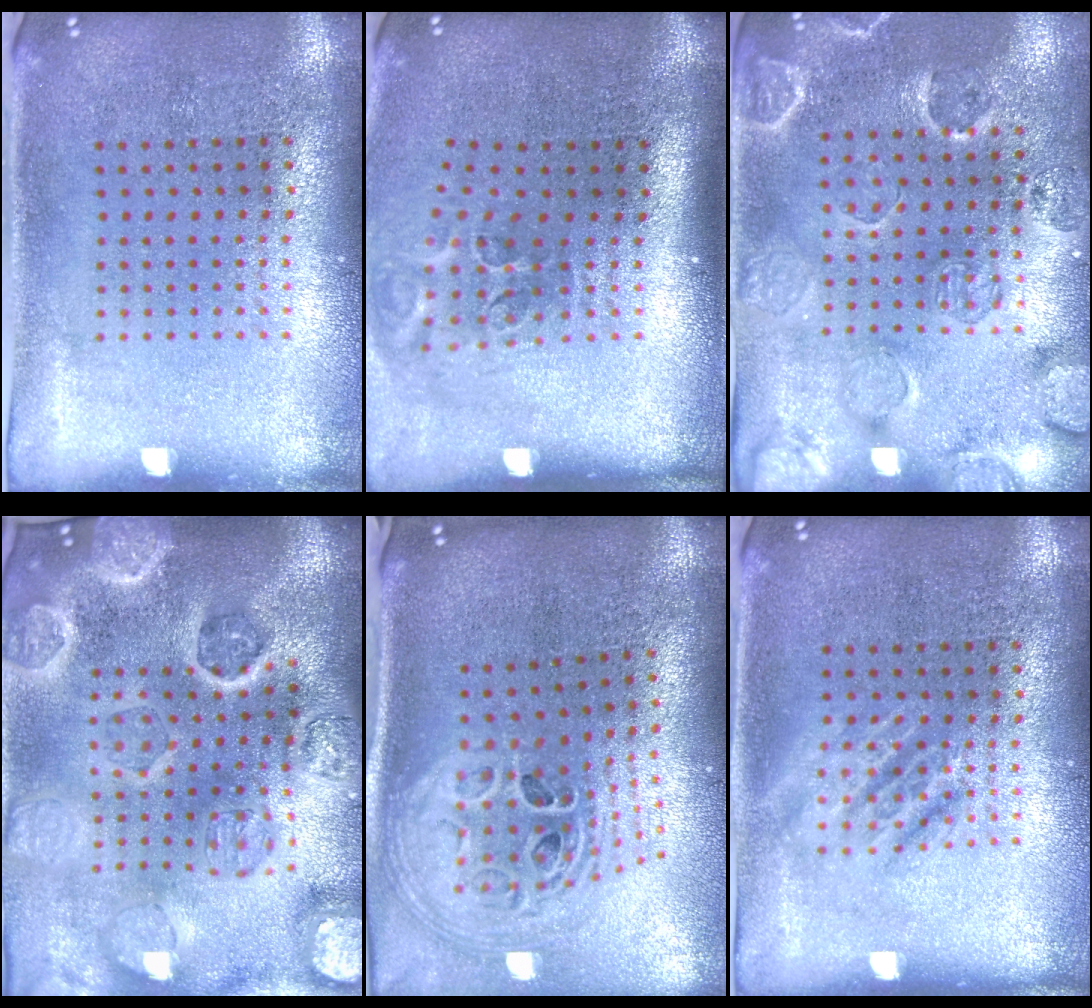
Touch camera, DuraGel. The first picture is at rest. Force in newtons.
{"total": 2.0, "press": 1.2, "slide": 1.7}
{"total": 2.5, "press": 2.1, "slide": 1.4}
{"total": 5.5, "press": 4.6, "slide": 2.9}
{"total": 2.9, "press": 2.0, "slide": 2.0}
{"total": 2.0, "press": 2.0, "slide": 0.3}